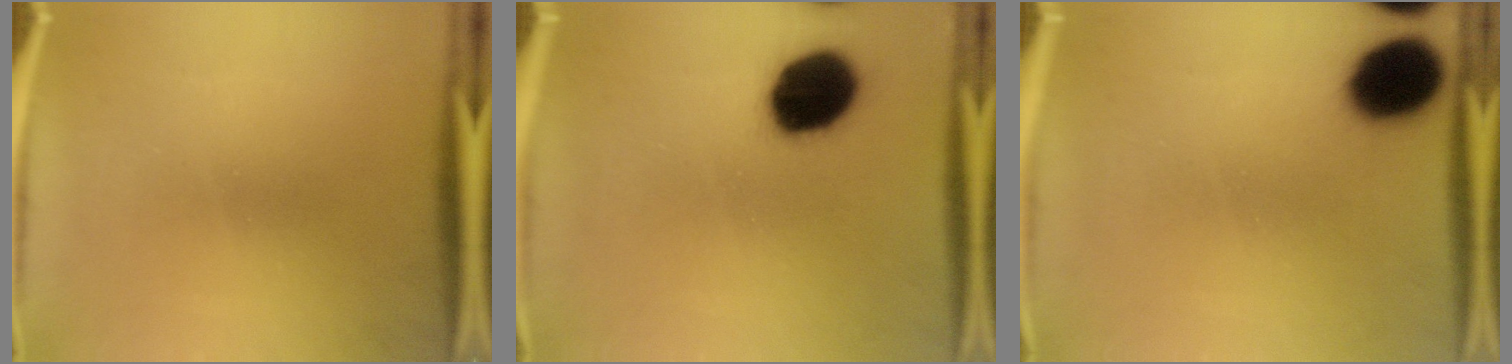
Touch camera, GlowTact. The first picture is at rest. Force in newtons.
{"total": 14.8}
{"total": 13.7}